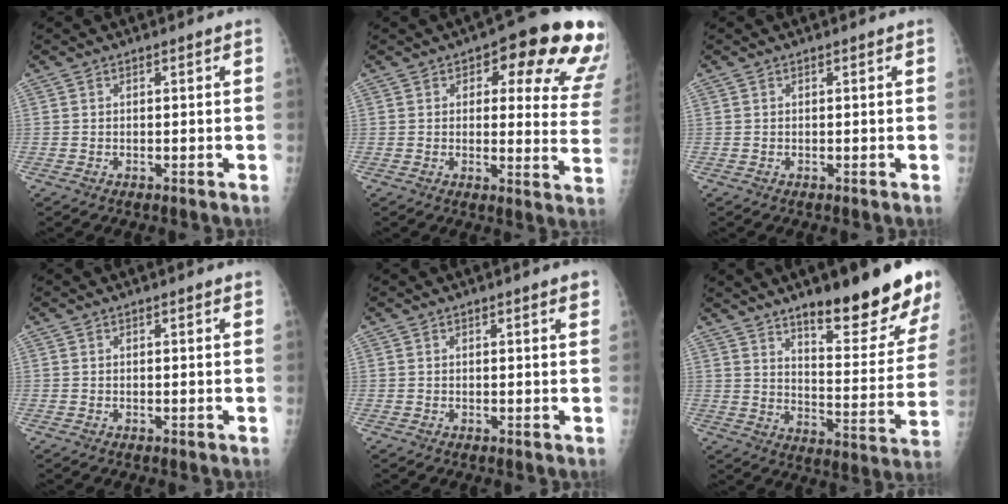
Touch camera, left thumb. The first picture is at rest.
{"total": 19.5, "force": [10.1, 7.6, 14.8], "torque": [-0.131, -0.032, 0.108]}
{"total": 0.0}
{"total": 1.0, "force": [0.6, 0.2, 0.8], "torque": [-0.010, 0.000, 0.006]}
{"total": 2.0, "force": [1.2, 0.3, 1.6], "torque": [-0.019, -0.003, 0.012]}
{"total": 20.9, "force": [14.3, 4.7, 14.5], "torque": [-0.163, -0.091, 0.210]}